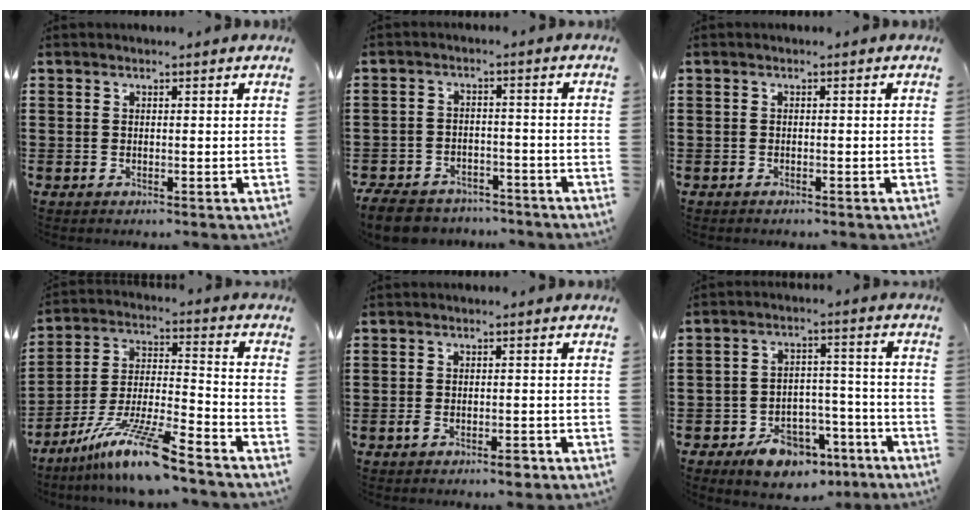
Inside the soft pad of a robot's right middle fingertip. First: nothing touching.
{"total": 5.6, "force": [-5.4, 1.3, 1.1], "torque": [-0.033, 0.007, -0.108]}
{"total": 0.5, "force": [-0.5, 0.1, 0.0], "torque": [-0.001, -0.001, -0.010]}
{"total": 11.9, "force": [-9.3, 0.8, 7.4], "torque": [-0.141, 0.010, -0.177]}
{"total": 2.2, "force": [-1.6, 0.6, 1.4], "torque": [-0.026, 0.001, -0.029]}
{"total": 7.3, "force": [-5.6, 3.8, 2.6], "torque": [-0.042, 0.034, -0.100]}